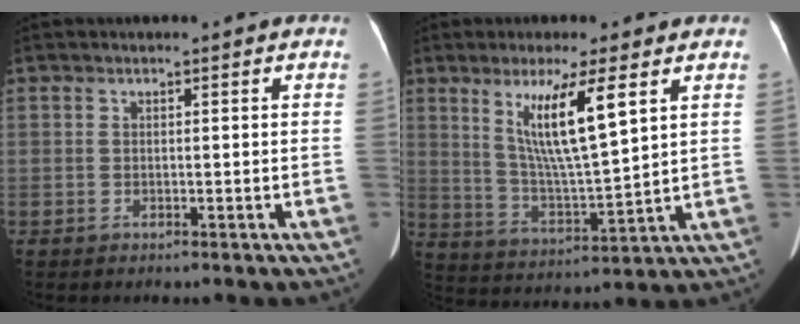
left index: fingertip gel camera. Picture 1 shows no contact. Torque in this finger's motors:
{"motor_torque": [1.56, -0.59, 0.85, 0.07]}